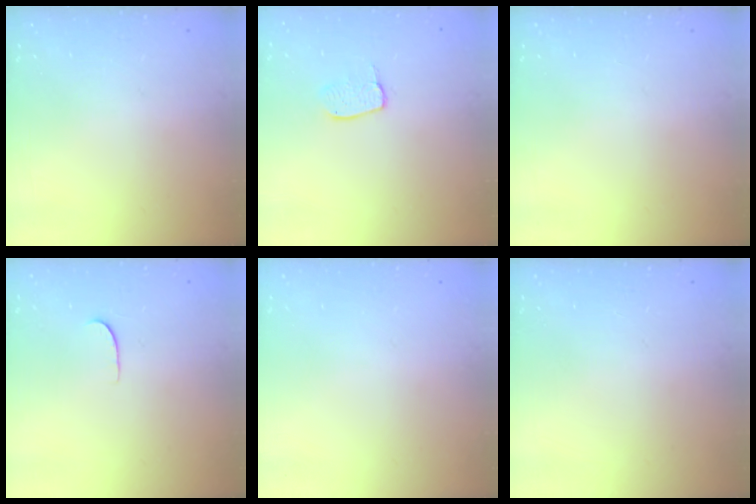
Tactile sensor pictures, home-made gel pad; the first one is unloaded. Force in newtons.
{"total": 5.5, "press": 5.5, "slide": 0.3}
{"total": 0.0}
{"total": 4.3, "press": 4.3, "slide": 0.2}
{"total": 0.0}
{"total": 0.0}